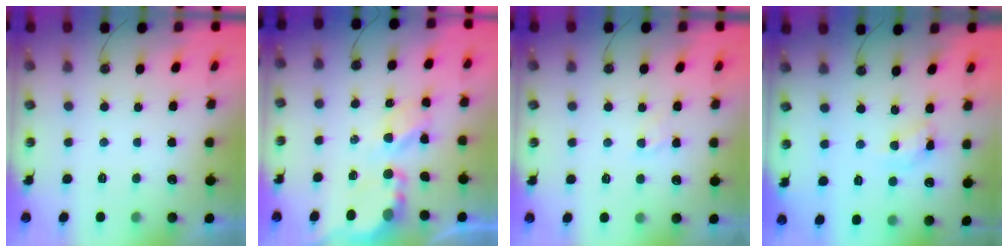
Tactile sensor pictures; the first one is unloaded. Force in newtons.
{"total": 6.8, "press": 6.7, "slide": 0.5}
{"total": 3.3, "press": 3.3, "slide": 0.4}
{"total": 10.3, "press": 10.3, "slide": 0.6}